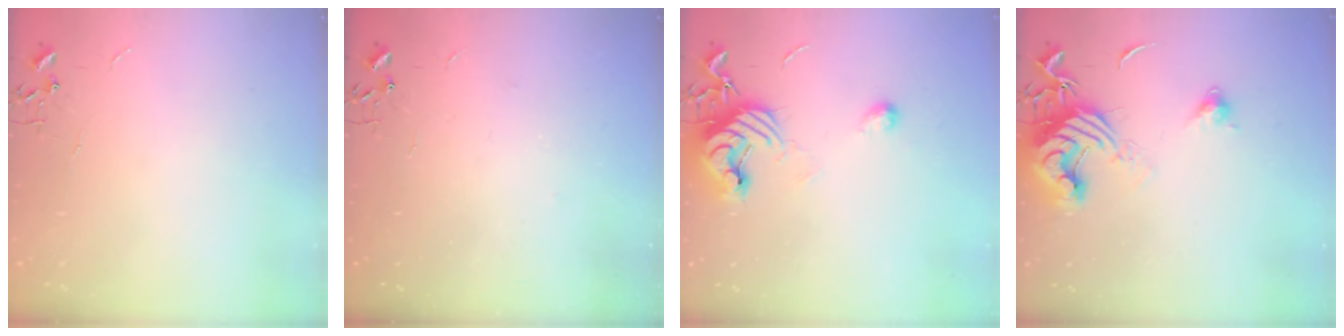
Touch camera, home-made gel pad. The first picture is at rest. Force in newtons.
{"total": 2.5, "press": 2.1, "slide": 1.4}
{"total": 11.9, "press": 11.8, "slide": 0.5}
{"total": 14.2, "press": 14.1, "slide": 1.8}